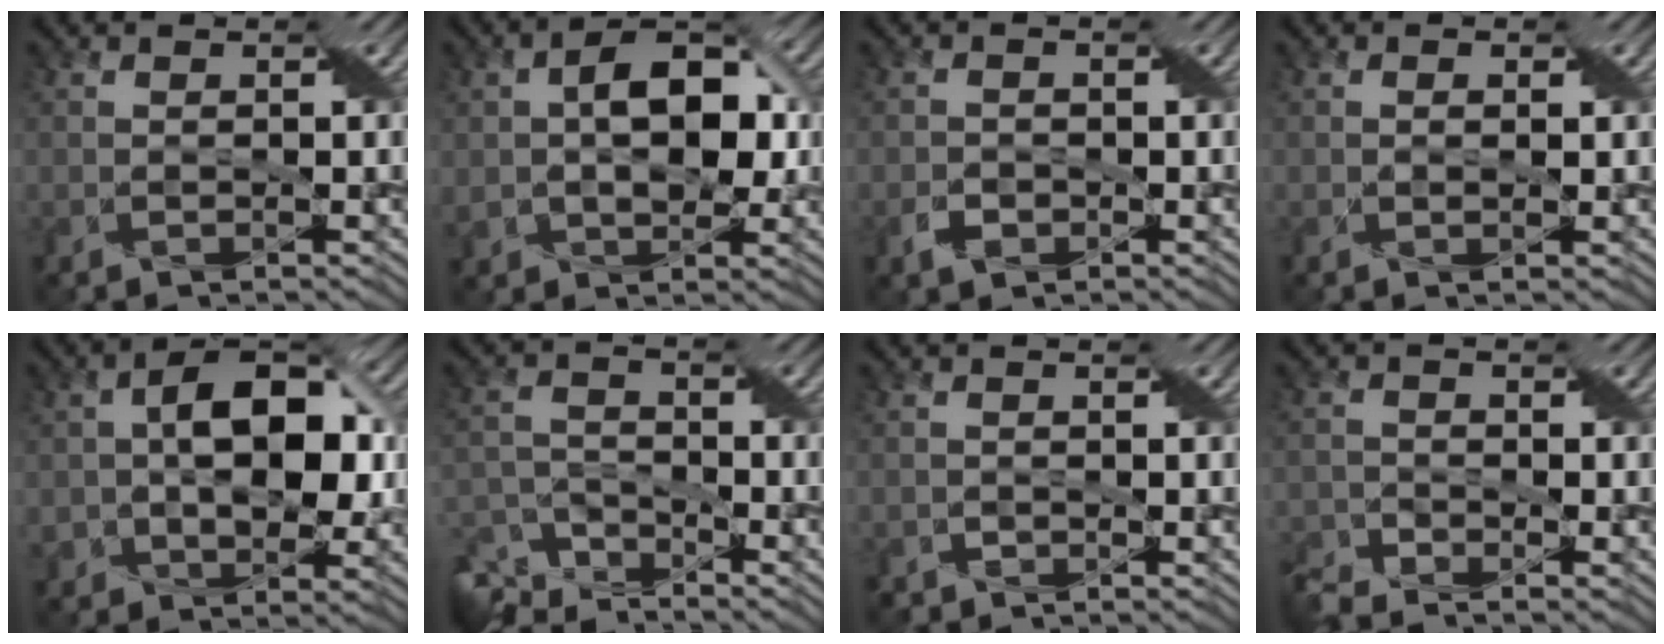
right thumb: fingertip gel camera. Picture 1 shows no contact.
{"total": 9.5, "force": [0.9, 6.0, 7.3], "torque": [-0.126, 0.011, 0.008]}
{"total": 2.1, "force": [-1.0, 1.5, 1.0], "torque": [-0.022, -0.002, -0.021]}
{"total": 1.2, "force": [0.3, 0.6, 1.0], "torque": [-0.016, -0.001, 0.005]}
{"total": 11.2, "force": [0.9, 7.1, 8.7], "torque": [-0.138, 0.012, 0.007]}
{"total": 6.6, "force": [-5.8, 2.1, 2.4], "torque": [-0.056, -0.012, -0.121]}
{"total": 1.0, "force": [-0.8, 0.6, 0.0], "torque": [0.001, 0.001, -0.017]}
{"total": 4.0, "force": [-3.6, 0.8, 1.6], "torque": [-0.037, -0.009, -0.082]}